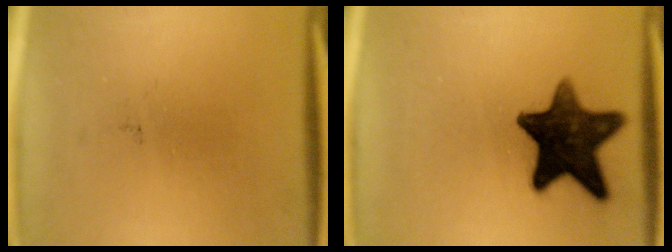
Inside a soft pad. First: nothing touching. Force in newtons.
{"total": 14.5}